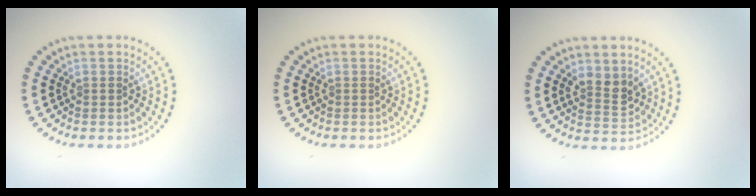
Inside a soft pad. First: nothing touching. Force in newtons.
{"total": 0.0}
{"total": 2.6, "press": 2.4, "slide": 0.9}